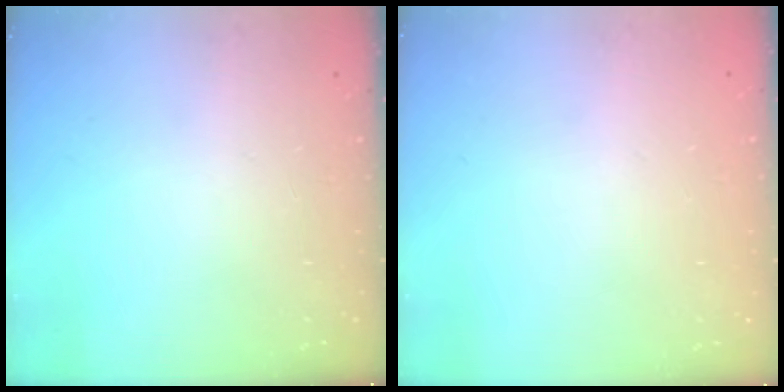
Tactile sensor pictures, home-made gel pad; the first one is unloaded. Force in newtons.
{"total": 0.0}